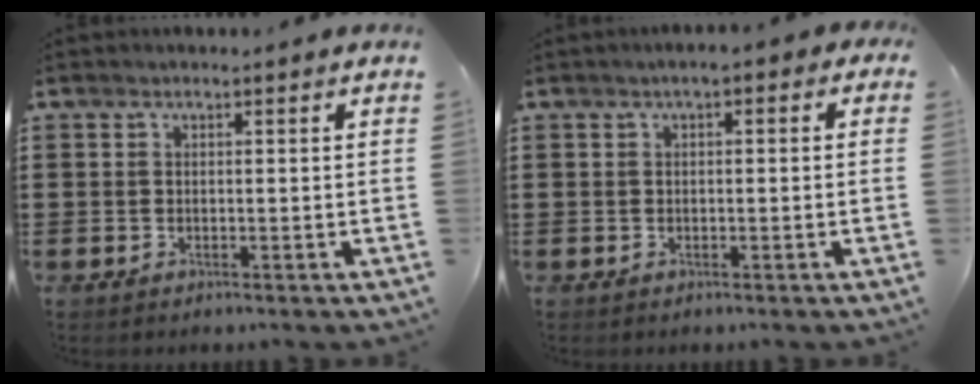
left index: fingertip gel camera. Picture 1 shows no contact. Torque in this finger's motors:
{"motor_torque": [1.29, -0.84, 0.45, 0.07]}